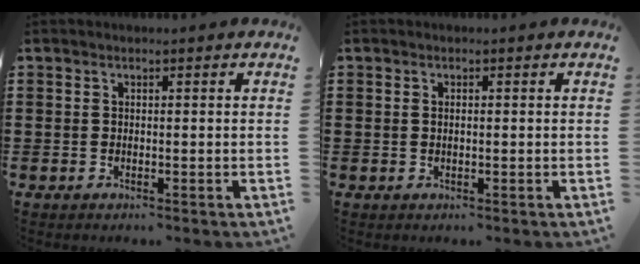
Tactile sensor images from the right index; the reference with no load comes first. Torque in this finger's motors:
{"motor_torque": [-0.28, 0.79, -0.07, -0.01]}